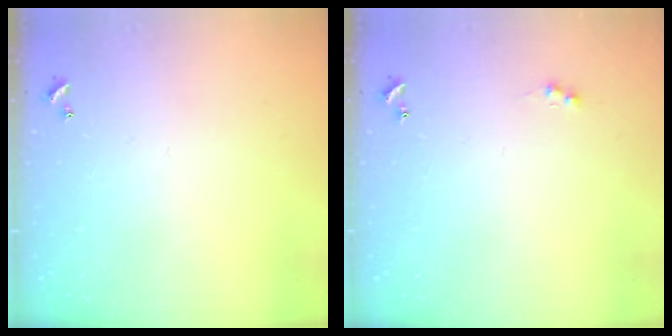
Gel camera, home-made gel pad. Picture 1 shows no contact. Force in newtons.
{"total": 1.0, "press": 0.9, "slide": 0.4}